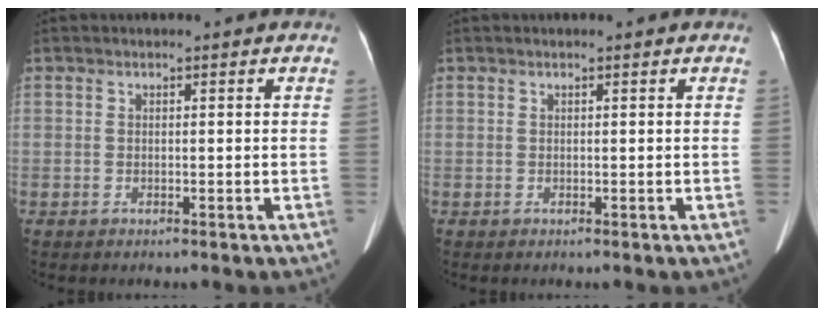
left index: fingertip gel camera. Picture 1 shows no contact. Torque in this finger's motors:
{"motor_torque": [0.12, -0.01, -0.01, 0.02]}